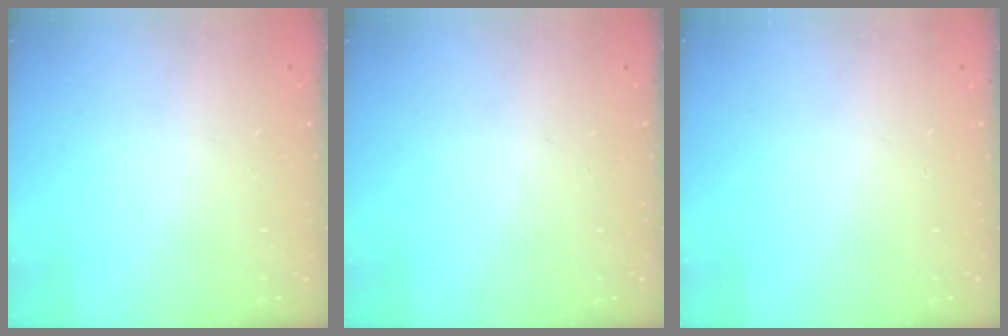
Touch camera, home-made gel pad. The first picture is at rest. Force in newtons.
{"total": 1.0, "press": 0.0, "slide": 1.0}
{"total": 8.9, "press": 3.1, "slide": 8.3}